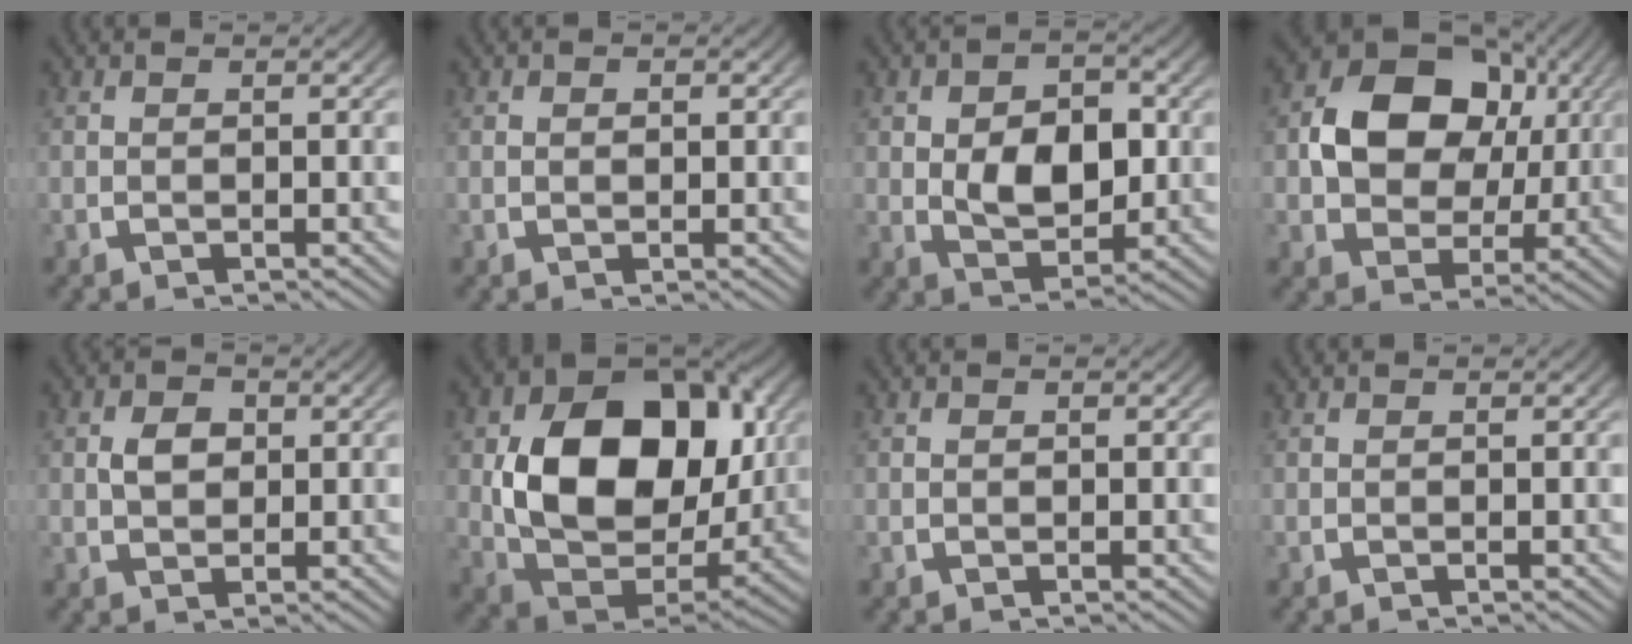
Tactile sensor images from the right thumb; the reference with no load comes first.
{"total": 0.5, "force": [0.1, 0.4, 0.4], "torque": [-0.006, -0.005, 0.003]}
{"total": 6.8, "force": [0.1, 4.5, 5.0], "torque": [-0.102, -0.033, 0.018]}
{"total": 11.1, "force": [1.6, 8.1, 7.4], "torque": [-0.152, -0.017, 0.030]}
{"total": 2.4, "force": [0.5, 1.7, 1.7], "torque": [-0.029, -0.005, 0.014]}
{"total": 16.8, "force": [1.1, 10.8, 12.8], "torque": [-0.261, -0.041, 0.032]}
{"total": 0.0}
{"total": 0.0}